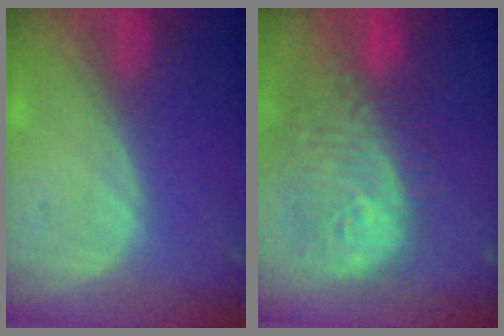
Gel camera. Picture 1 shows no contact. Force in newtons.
{"total": 12.2, "press": 10.9, "slide": 5.5}